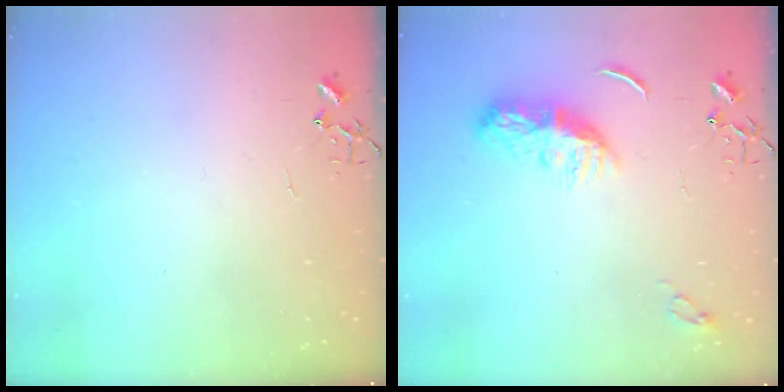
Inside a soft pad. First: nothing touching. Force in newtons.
{"total": 8.7, "press": 8.7, "slide": 0.3}